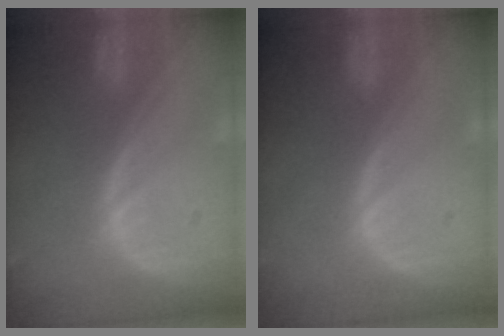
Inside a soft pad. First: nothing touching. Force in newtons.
{"total": 0.0}